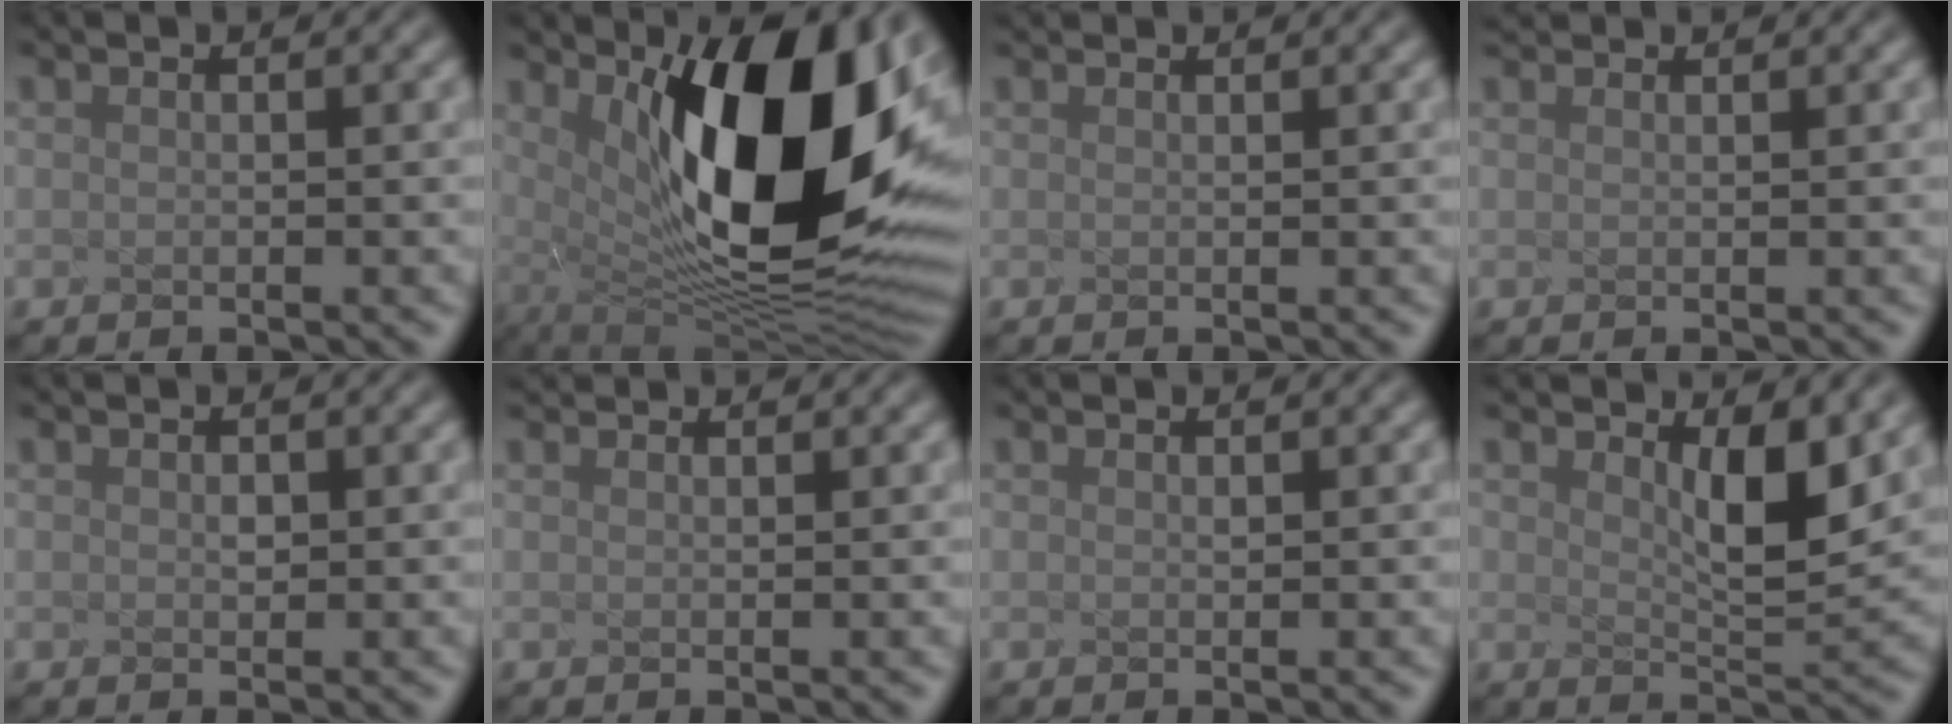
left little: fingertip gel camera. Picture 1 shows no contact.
{"total": 14.0, "force": [2.8, 5.3, 12.6], "torque": [-0.188, -0.021, 0.076]}
{"total": 1.1, "force": [0.9, 0.4, 0.5], "torque": [0.004, 0.015, -0.001]}
{"total": 1.6, "force": [1.4, 0.4, 0.6], "torque": [-0.003, 0.018, 0.010]}
{"total": 1.3, "force": [-0.7, -0.8, -0.6], "torque": [-0.015, 0.000, 0.017]}
{"total": 1.6, "force": [1.3, 0.5, 0.6], "torque": [-0.002, 0.017, 0.009]}
{"total": 0.8, "force": [-0.4, -0.6, -0.4], "torque": [-0.007, -0.005, 0.012]}
{"total": 2.4, "force": [1.1, 0.1, 2.1], "torque": [-0.058, -0.014, 0.047]}